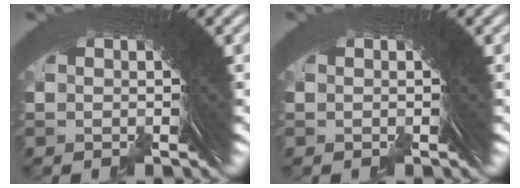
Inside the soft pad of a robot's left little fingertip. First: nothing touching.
{"total": 0.0}